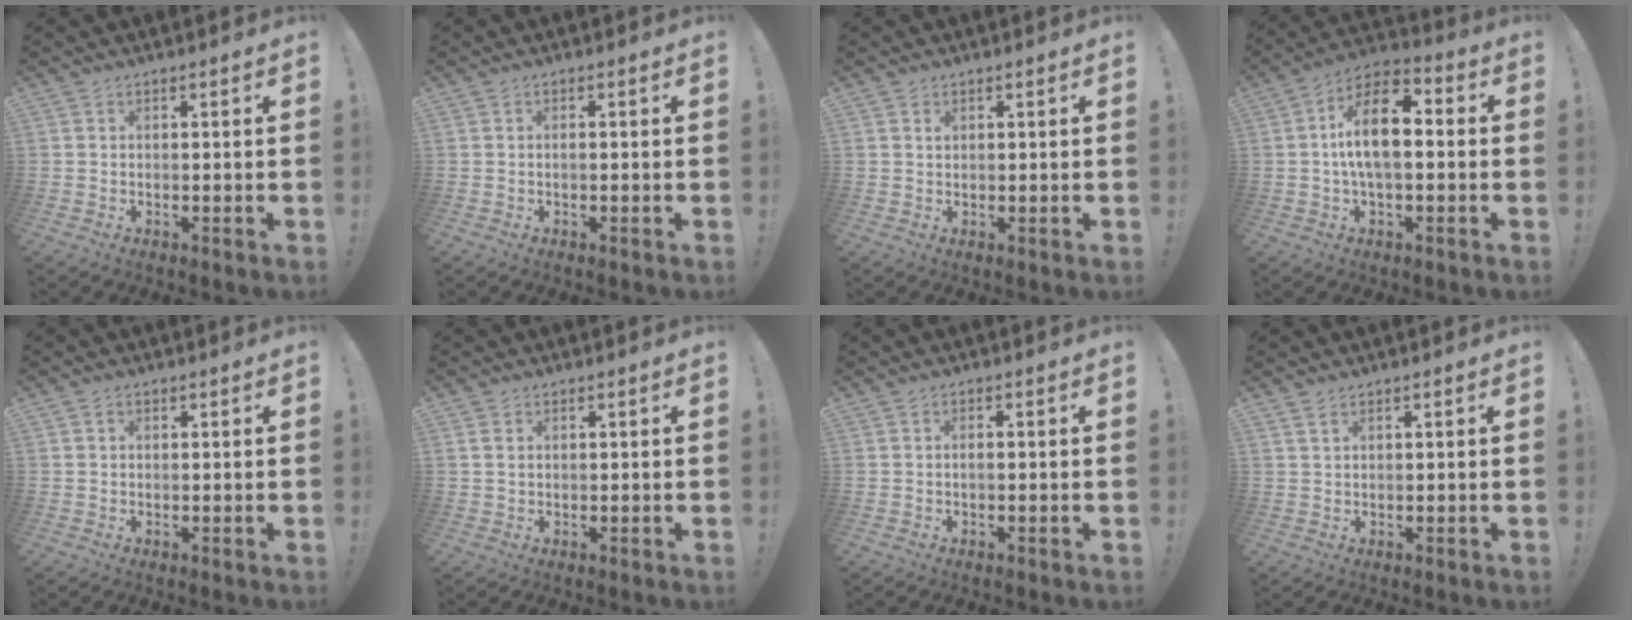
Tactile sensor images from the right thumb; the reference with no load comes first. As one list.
[{"total": 0.7, "force": [-0.4, 0.1, 0.6], "torque": [-0.018, 0.003, -0.006]}, {"total": 1.0, "force": [0.6, 0.7, 0.1], "torque": [0.010, -0.004, 0.010]}, {"total": 14.3, "force": [0.8, 7.0, 12.5], "torque": [-0.219, 0.009, 0.009]}, {"total": 0.8, "force": [0.3, 0.7, 0.3], "torque": [-0.002, 0.001, 0.004]}, {"total": 1.6, "force": [0.7, 1.2, 0.9], "torque": [-0.017, 0.003, 0.013]}, {"total": 1.0, "force": [-0.5, 0.2, 0.8], "torque": [-0.022, 0.004, -0.008]}, {"total": 2.2, "force": [1.3, 1.0, 1.5], "torque": [-0.029, 0.000, 0.025]}]